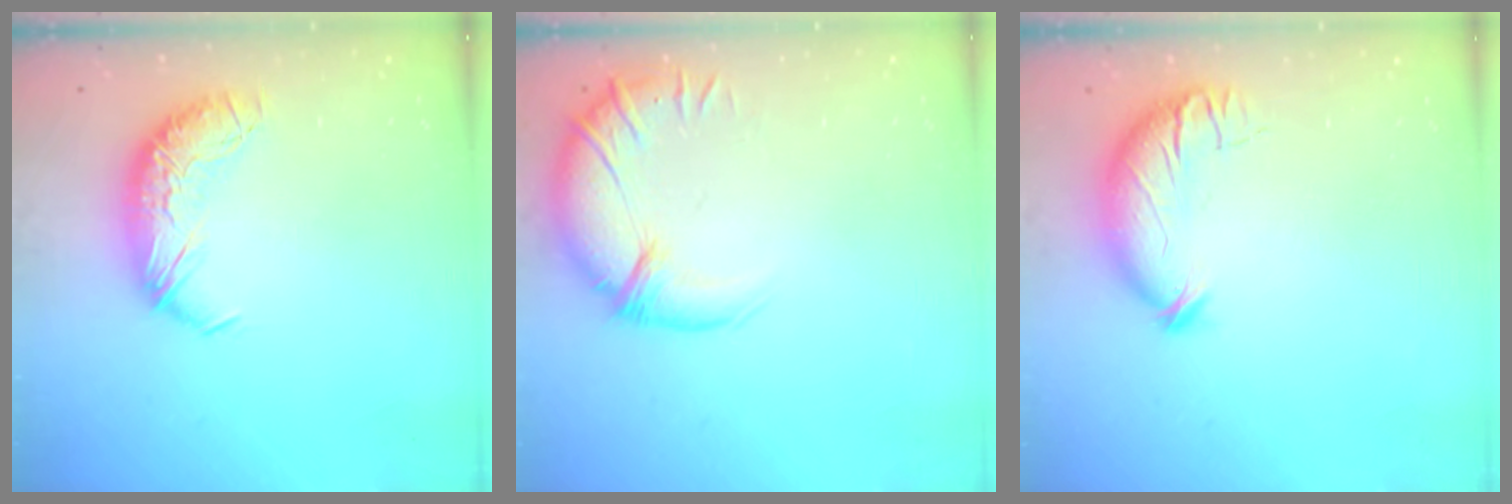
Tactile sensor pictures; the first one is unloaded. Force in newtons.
{"total": 3.1, "press": 1.7, "slide": 2.7}
{"total": 4.5, "press": 4.3, "slide": 1.3}